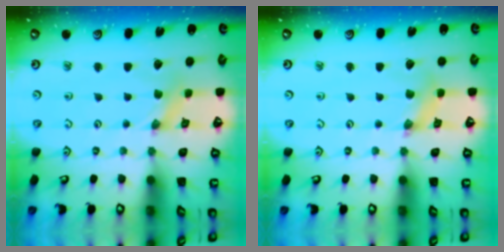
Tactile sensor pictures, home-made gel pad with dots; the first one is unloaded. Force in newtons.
{"total": 1.7, "press": 1.6, "slide": 0.3}